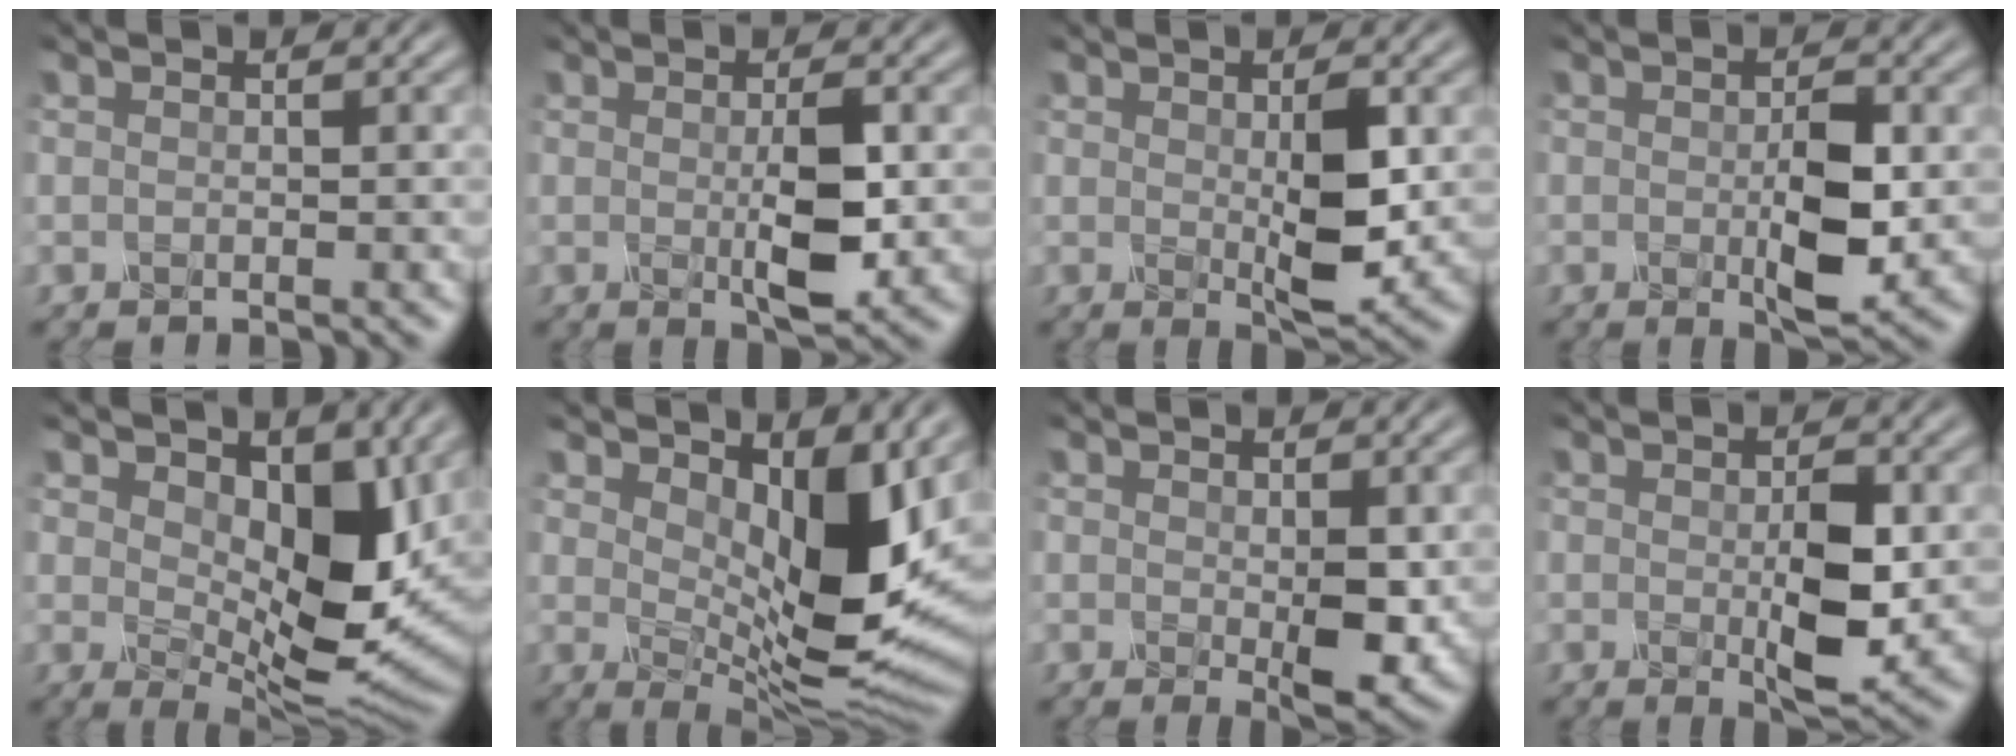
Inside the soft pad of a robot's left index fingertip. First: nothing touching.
{"total": 3.7, "force": [-0.2, 0.7, 3.6], "torque": [-0.085, -0.007, 0.004]}
{"total": 4.2, "force": [0.0, 1.2, 4.0], "torque": [-0.085, -0.010, 0.011]}
{"total": 4.3, "force": [-0.6, 1.2, 4.1], "torque": [-0.092, -0.009, -0.003]}
{"total": 8.9, "force": [1.7, 4.5, 7.4], "torque": [-0.134, -0.009, 0.038]}
{"total": 9.8, "force": [2.0, 4.3, 8.6], "torque": [-0.148, -0.018, 0.049]}
{"total": 3.9, "force": [-0.5, 1.4, 3.6], "torque": [-0.075, -0.010, 0.002]}
{"total": 4.8, "force": [-0.5, 1.5, 4.5], "torque": [-0.095, -0.009, 0.001]}